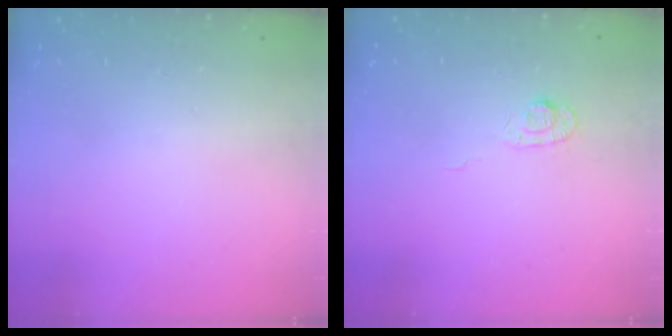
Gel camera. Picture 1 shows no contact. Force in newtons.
{"total": 5.6, "press": 5.6, "slide": 0.7}